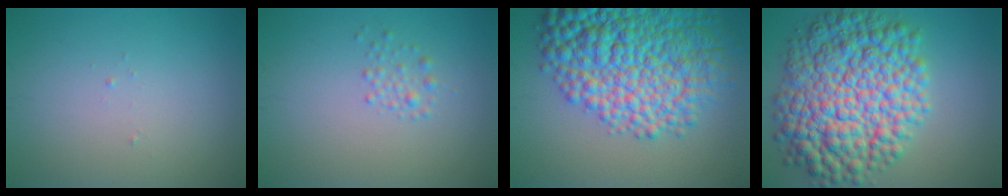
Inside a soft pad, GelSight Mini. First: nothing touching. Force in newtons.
{"total": 1.2, "press": 1.2, "slide": 0.0}
{"total": 13.0, "press": 13.0, "slide": 0.4}
{"total": 13.2, "press": 13.2, "slide": 0.1}